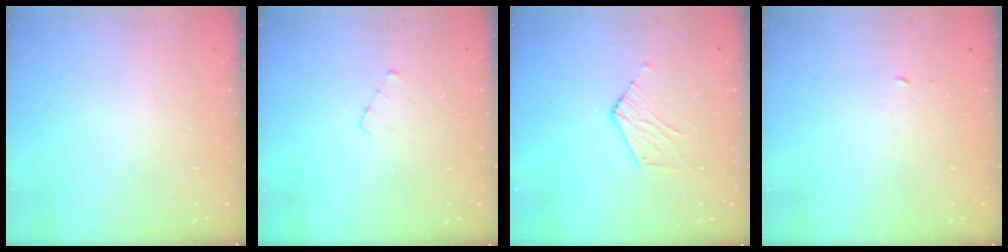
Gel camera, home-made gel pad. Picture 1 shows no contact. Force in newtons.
{"total": 2.7, "press": 2.7, "slide": 0.3}
{"total": 5.4, "press": 5.4, "slide": 0.4}
{"total": 1.9, "press": 1.9, "slide": 0.1}